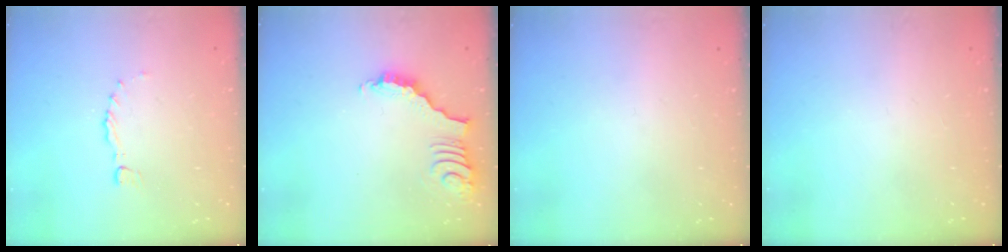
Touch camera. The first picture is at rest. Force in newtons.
{"total": 3.5, "press": 3.4, "slide": 0.7}
{"total": 0.0}
{"total": 1.6, "press": 1.5, "slide": 0.2}